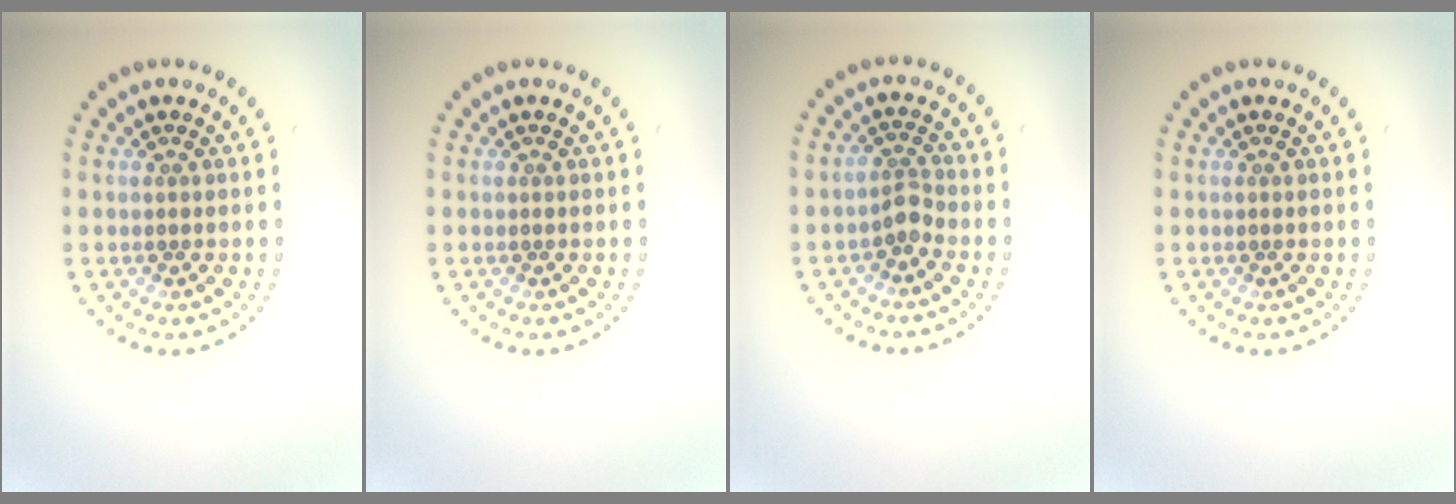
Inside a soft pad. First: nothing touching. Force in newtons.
{"total": 0.0}
{"total": 1.7, "press": 1.2, "slide": 1.2}
{"total": 0.0}